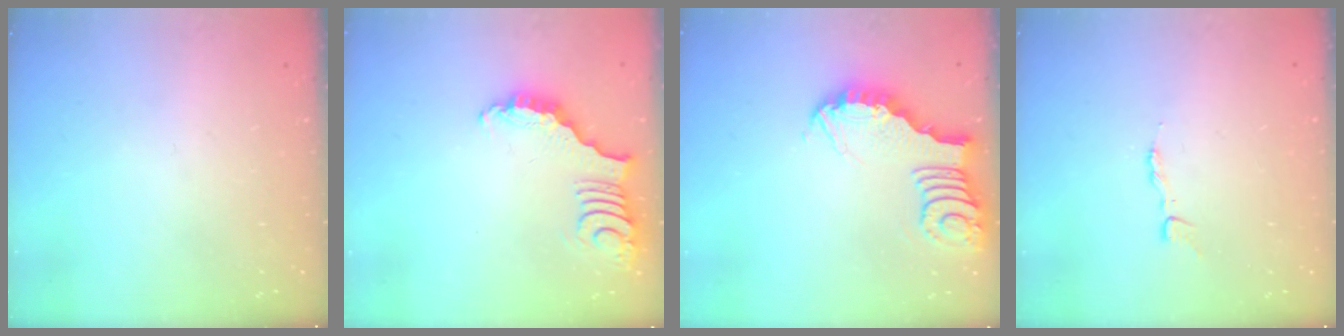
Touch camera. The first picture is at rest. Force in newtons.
{"total": 3.4, "press": 3.3, "slide": 0.7}
{"total": 3.8, "press": 3.8, "slide": 0.3}
{"total": 3.2, "press": 3.2, "slide": 0.3}